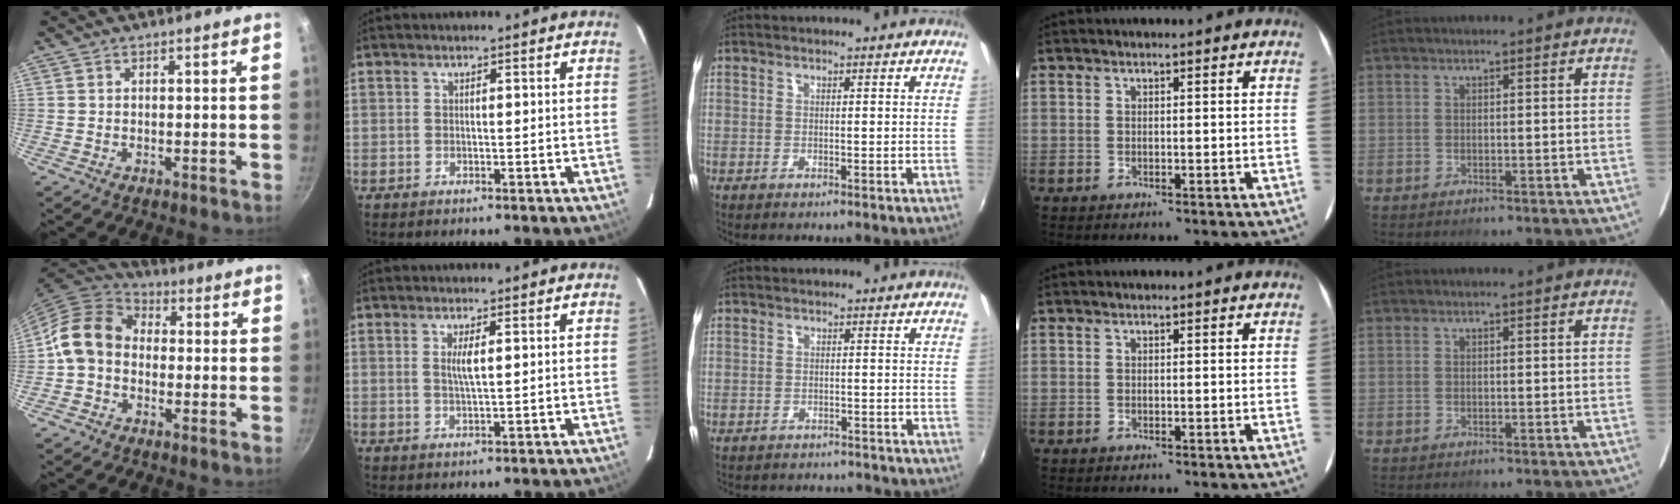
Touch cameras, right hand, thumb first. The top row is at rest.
{"thumb": {"total": 10.9, "force": [-0.7, 8.7, 6.5], "torque": [-0.094, 0.033, -0.035]}, "index": {"total": 2.6, "force": [0.6, 0.3, 2.5], "torque": [-0.047, -0.002, 0.011]}, "middle": {"total": 5.4, "force": [-4.7, 2.6, 0.9], "torque": [-0.025, 0.007, -0.066]}}